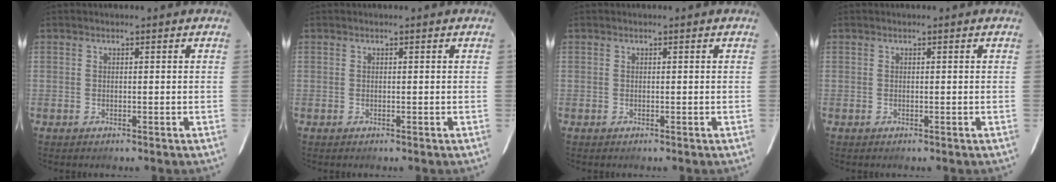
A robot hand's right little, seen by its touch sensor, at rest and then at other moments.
{"total": 0.0}
{"total": 0.0}
{"total": 0.0}